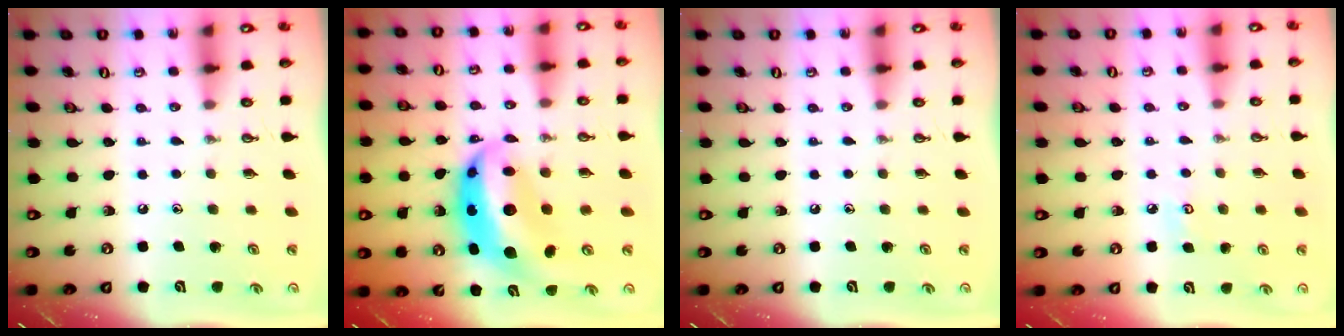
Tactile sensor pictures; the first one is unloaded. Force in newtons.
{"total": 12.4, "press": 12.4, "slide": 1.2}
{"total": 0.0}
{"total": 5.0, "press": 5.0, "slide": 0.5}